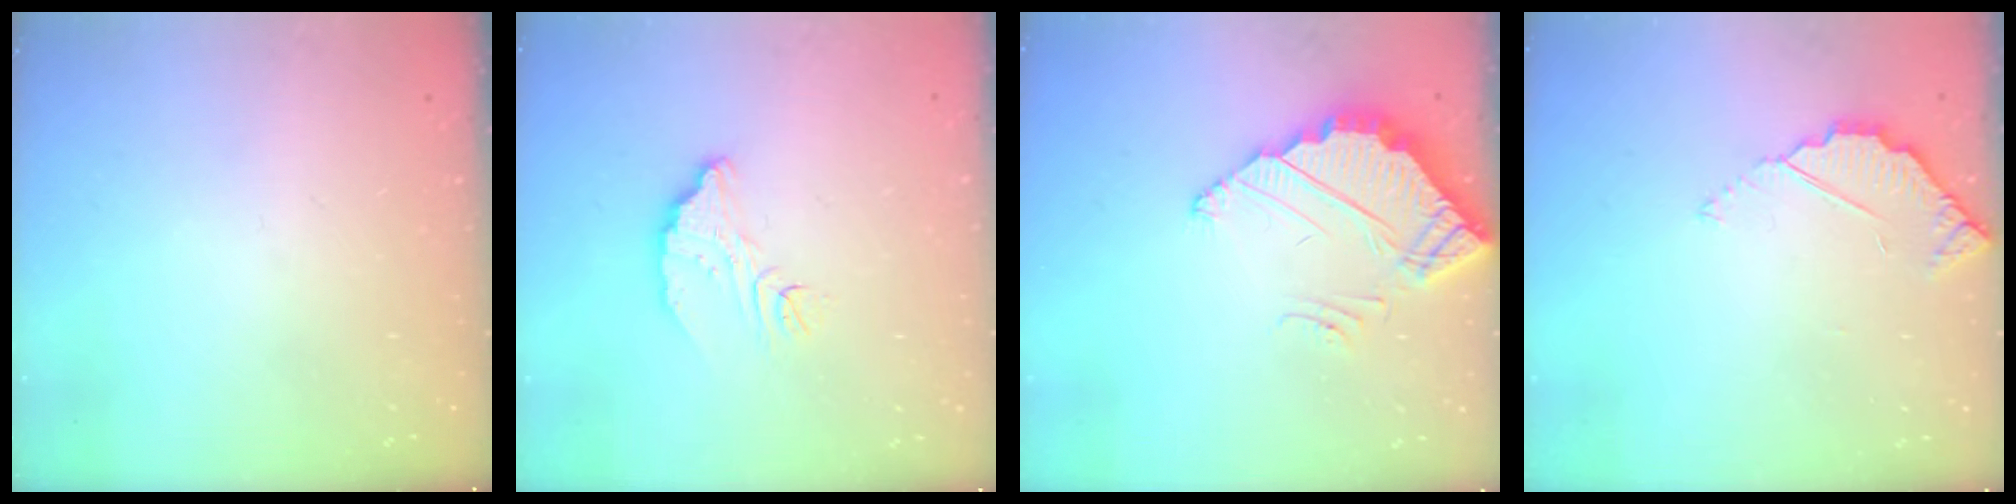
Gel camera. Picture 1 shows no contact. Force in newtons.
{"total": 8.0, "press": 8.0, "slide": 0.7}
{"total": 4.0, "press": 4.0, "slide": 0.1}
{"total": 3.0, "press": 3.0, "slide": 0.3}